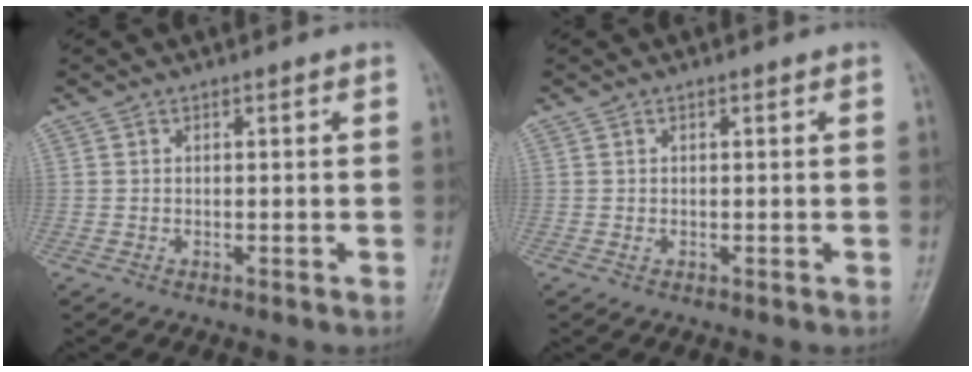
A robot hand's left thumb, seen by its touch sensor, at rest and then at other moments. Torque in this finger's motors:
{"motor_torque": [-0.01, 0.11, 0.21, -0.02, 0.00]}